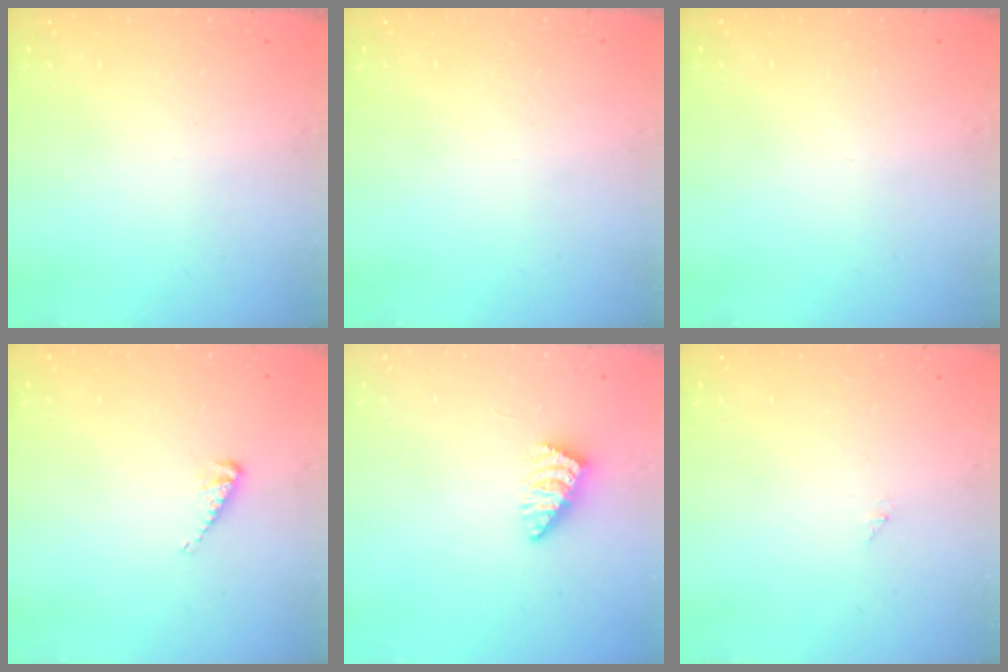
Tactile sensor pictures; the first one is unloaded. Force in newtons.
{"total": 0.0}
{"total": 0.0}
{"total": 4.0, "press": 3.9, "slide": 0.4}
{"total": 2.6, "press": 2.6, "slide": 0.4}
{"total": 0.0}